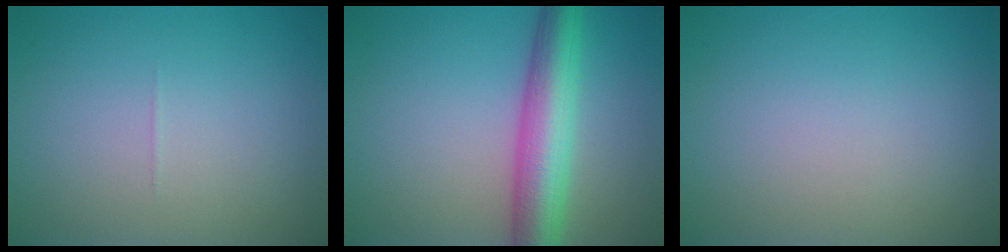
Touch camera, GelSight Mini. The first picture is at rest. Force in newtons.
{"total": 7.0, "press": 7.0, "slide": 0.2}
{"total": 0.0}